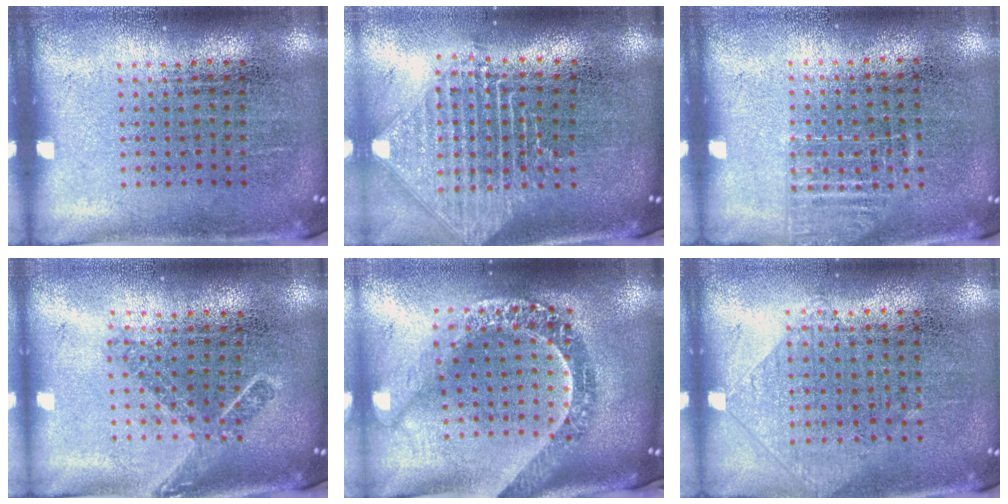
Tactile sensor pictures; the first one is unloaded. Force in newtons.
{"total": 2.4, "press": 1.9, "slide": 1.5}
{"total": 1.1, "press": 1.0, "slide": 0.5}
{"total": 1.8, "press": 1.4, "slide": 1.2}
{"total": 3.0, "press": 2.3, "slide": 1.9}
{"total": 0.9, "press": 0.9, "slide": 0.3}